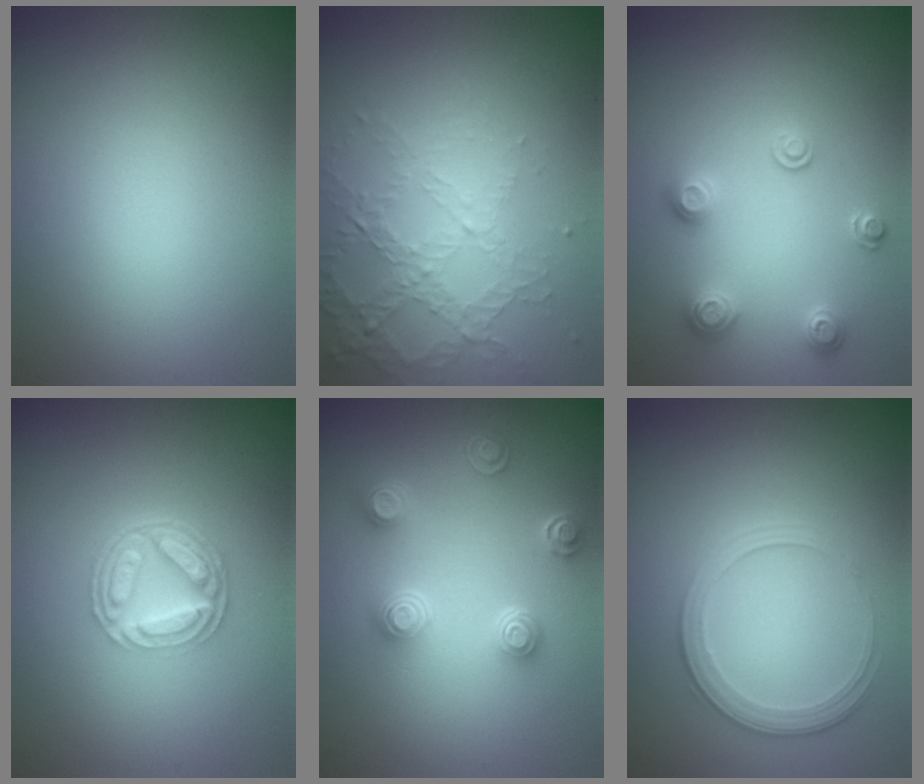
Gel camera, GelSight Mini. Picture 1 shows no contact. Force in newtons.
{"total": 4.2, "press": 2.9, "slide": 3.1}
{"total": 2.4, "press": 2.4, "slide": 0.4}
{"total": 5.1, "press": 3.7, "slide": 3.4}
{"total": 4.1, "press": 3.2, "slide": 2.6}
{"total": 2.8, "press": 2.7, "slide": 0.8}